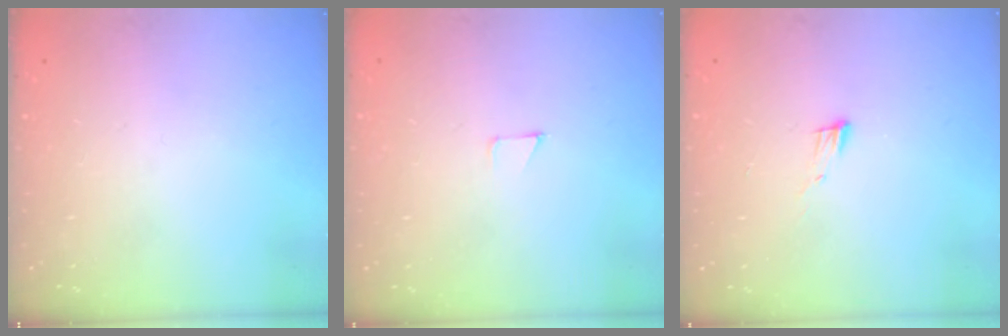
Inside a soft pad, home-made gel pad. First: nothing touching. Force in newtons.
{"total": 2.6, "press": 2.6, "slide": 0.2}
{"total": 4.8, "press": 4.8, "slide": 0.6}